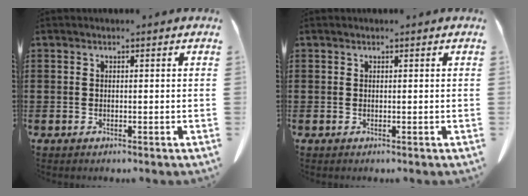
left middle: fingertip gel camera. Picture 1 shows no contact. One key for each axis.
{"total": 0.0}